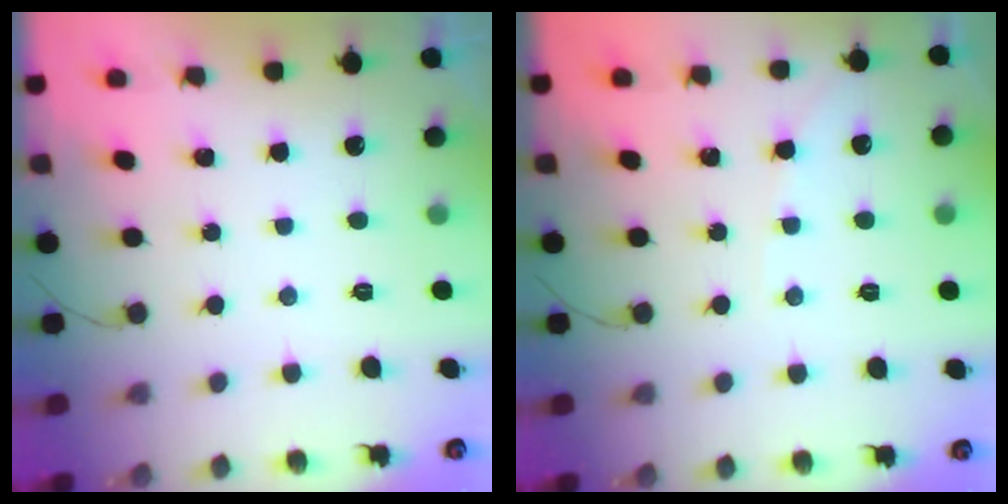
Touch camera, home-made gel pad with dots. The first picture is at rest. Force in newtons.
{"total": 2.5, "press": 2.4, "slide": 0.5}